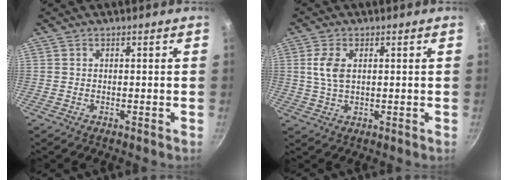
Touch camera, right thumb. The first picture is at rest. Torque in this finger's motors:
{"motor_torque": [0.05, -0.03, 0.64, 0.12, 0.08]}